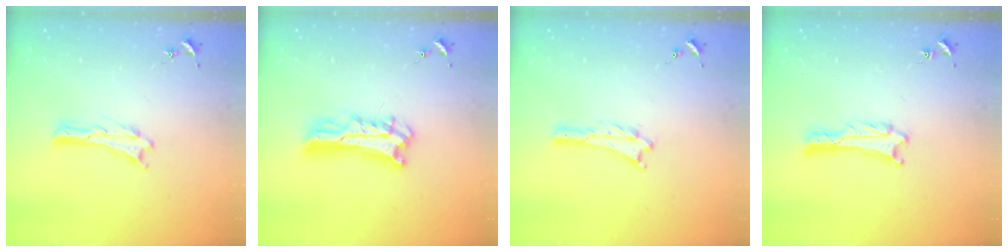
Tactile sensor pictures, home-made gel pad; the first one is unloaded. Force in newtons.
{"total": 7.0, "press": 6.9, "slide": 0.6}
{"total": 0.9, "press": 0.9, "slide": 0.2}
{"total": 1.3, "press": 1.3, "slide": 0.0}